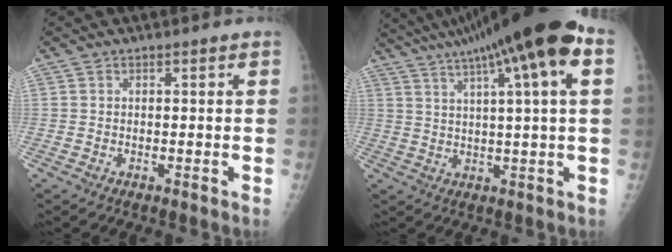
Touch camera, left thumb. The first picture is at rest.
{"total": 19.9, "force": [10.1, 1.8, 17.1], "torque": [-0.278, 0.029, 0.147]}